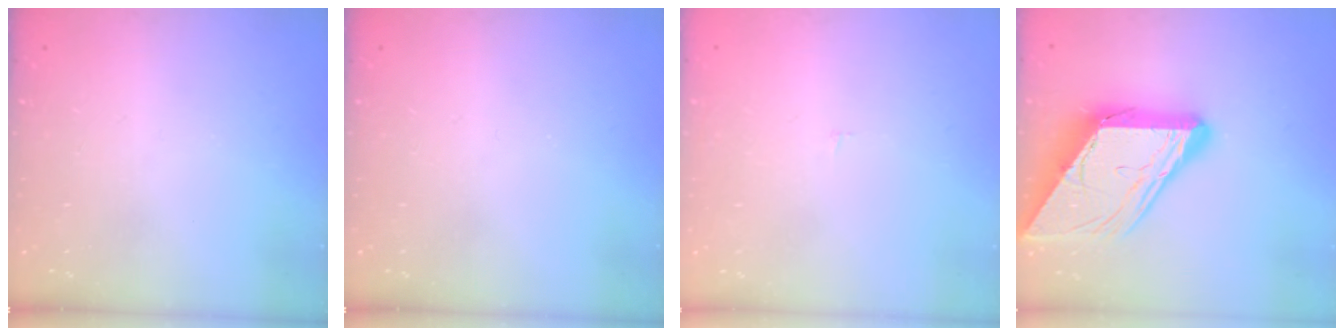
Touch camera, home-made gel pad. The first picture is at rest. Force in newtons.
{"total": 0.0}
{"total": 1.6, "press": 1.6, "slide": 0.1}
{"total": 17.5, "press": 17.4, "slide": 1.7}